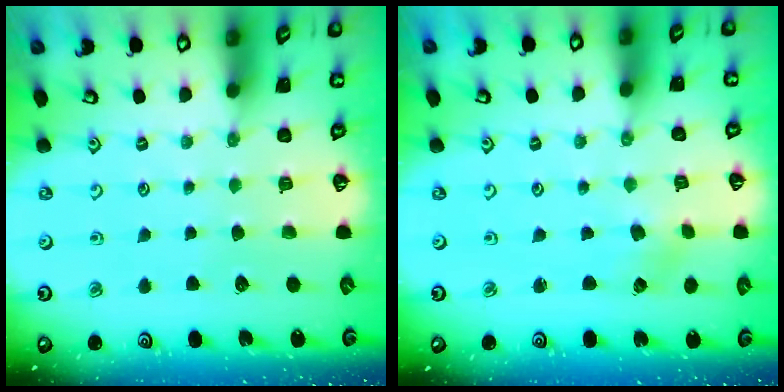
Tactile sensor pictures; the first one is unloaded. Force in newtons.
{"total": 2.6, "press": 2.6, "slide": 0.2}